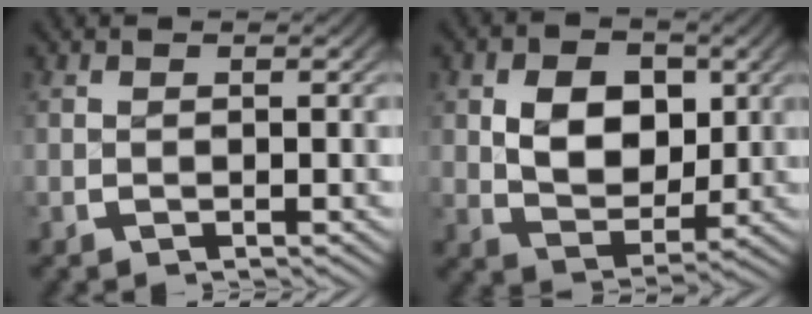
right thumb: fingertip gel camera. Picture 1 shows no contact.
{"total": 7.0, "force": [0.3, 5.1, 4.8], "torque": [-0.082, -0.029, 0.014]}